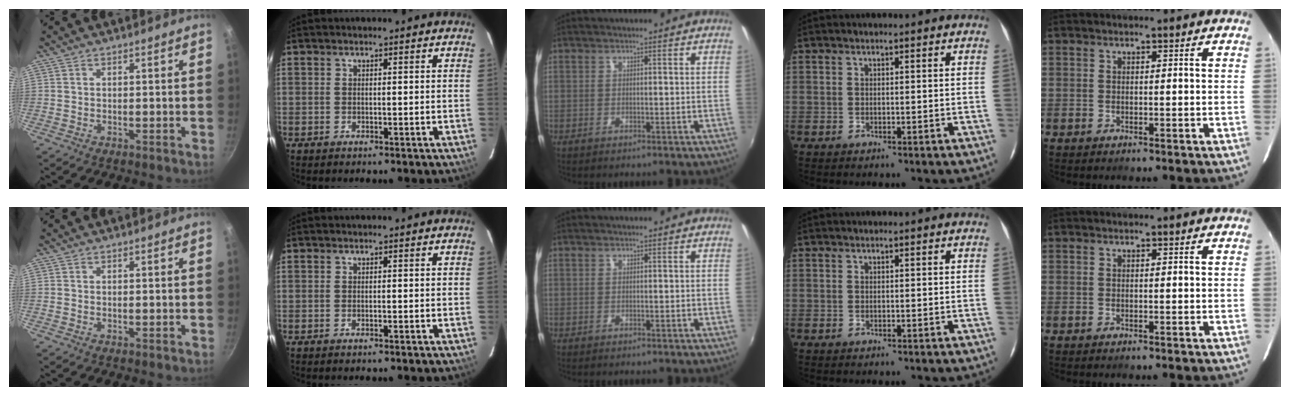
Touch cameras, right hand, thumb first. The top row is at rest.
{}